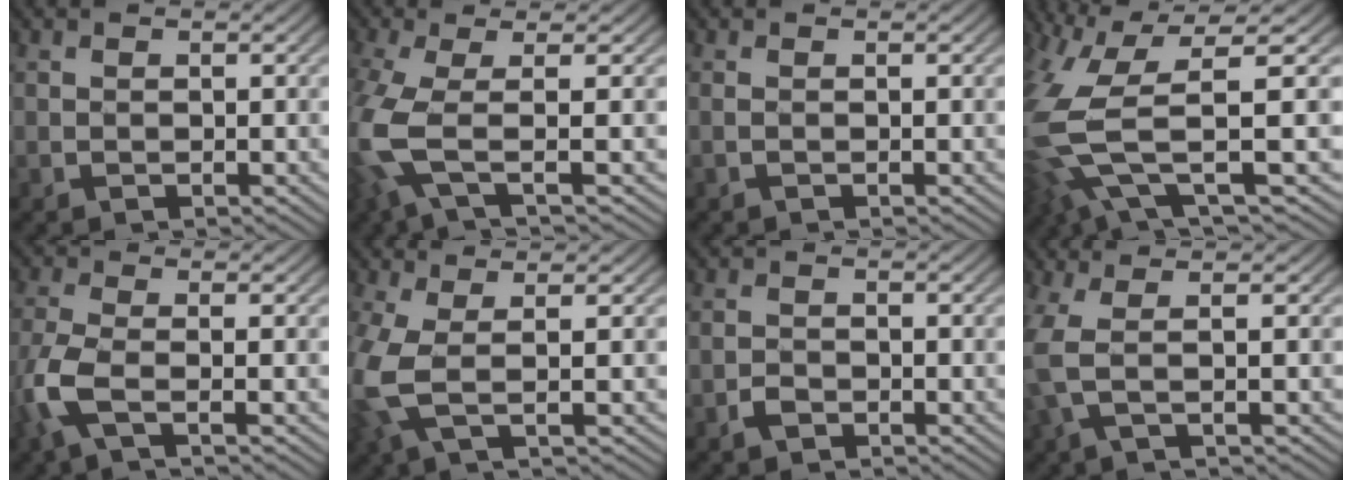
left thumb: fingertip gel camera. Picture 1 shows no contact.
{"total": 7.4, "force": [-2.6, 1.9, 6.6], "torque": [-0.188, 0.000, -0.061]}
{"total": 0.0}
{"total": 12.6, "force": [-2.8, 3.8, 11.7], "torque": [-0.287, -0.017, -0.032]}
{"total": 5.4, "force": [-2.8, 2.0, 4.2], "torque": [-0.122, 0.009, -0.064]}
{"total": 6.9, "force": [-0.8, 3.2, 6.1], "torque": [-0.180, -0.001, -0.023]}
{"total": 1.9, "force": [-1.8, 0.5, 0.0], "torque": [-0.004, 0.001, -0.040]}
{"total": 4.1, "force": [-0.6, 1.3, 3.9], "torque": [-0.113, 0.005, -0.020]}